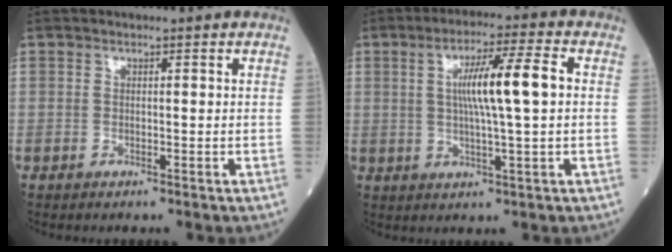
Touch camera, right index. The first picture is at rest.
{"total": 9.2, "force": [1.2, 0.1, 9.2], "torque": [-0.160, 0.009, 0.020]}